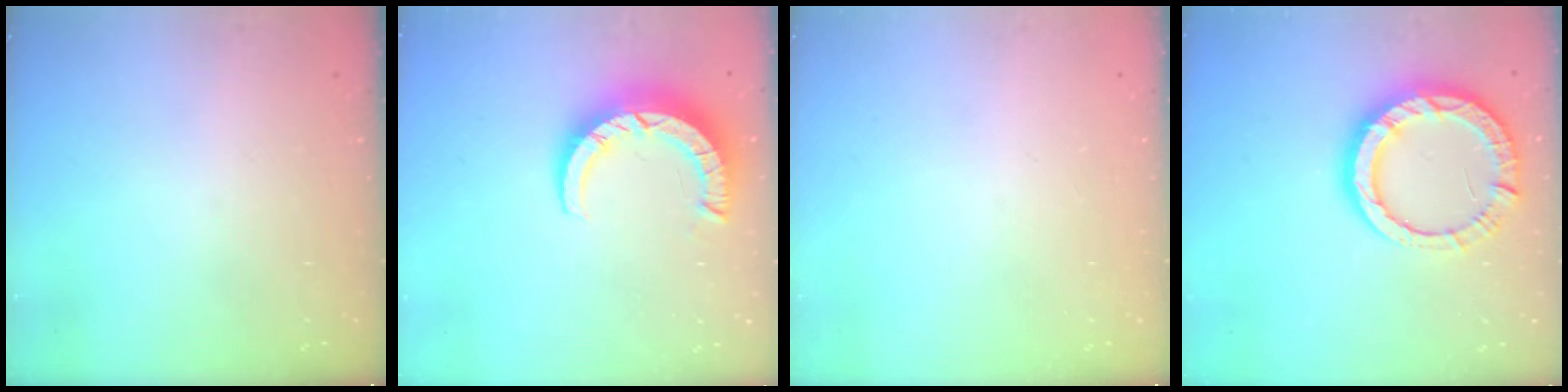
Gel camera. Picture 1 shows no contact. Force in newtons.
{"total": 8.9, "press": 8.8, "slide": 1.1}
{"total": 0.0}
{"total": 13.3, "press": 13.2, "slide": 1.6}